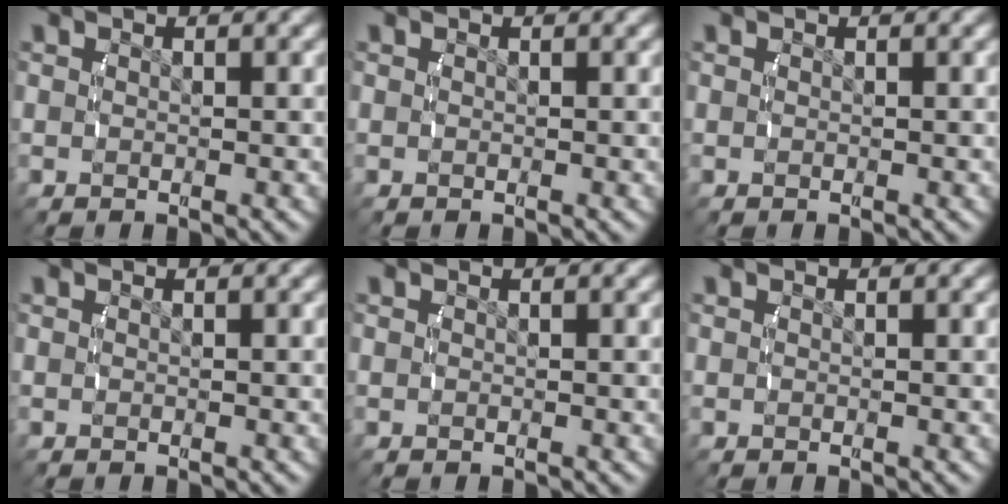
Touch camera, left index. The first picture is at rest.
{"total": 0.0}
{"total": 0.0}
{"total": 0.0}
{"total": 0.0}
{"total": 0.0}